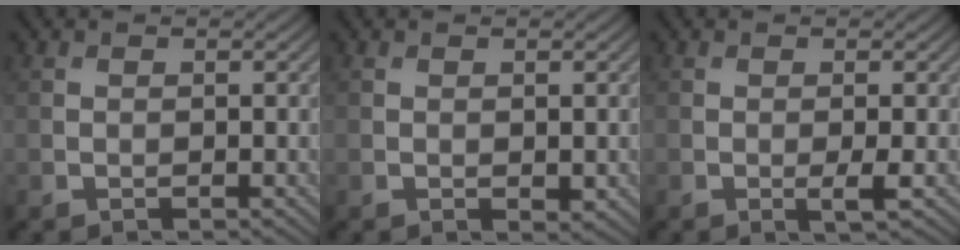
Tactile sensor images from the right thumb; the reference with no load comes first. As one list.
[{"total": 1.0, "force": [-0.1, 0.5, 0.8], "torque": [-0.010, -0.005, 0.000]}, {"total": 1.4, "force": [-0.3, 0.1, 1.4], "torque": [-0.027, -0.003, -0.006]}]